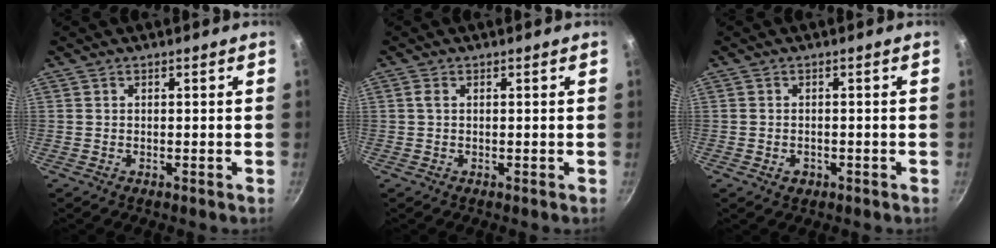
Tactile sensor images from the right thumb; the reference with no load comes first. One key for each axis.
{"total": 0.9, "fx": 0.2, "fy": 0.5, "fz": 0.7, "tx": -0.014, "ty": 0.002, "tz": 0.004}
{"total": 1.9, "fx": -0.8, "fy": 1.4, "fz": 0.9, "tx": -0.012, "ty": 0.005, "tz": -0.005}